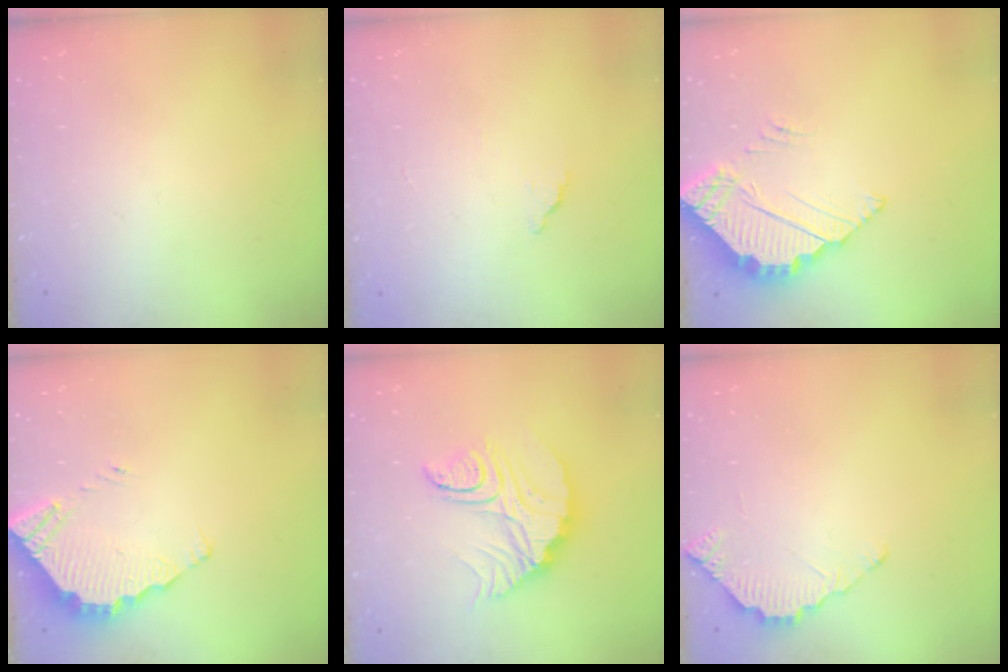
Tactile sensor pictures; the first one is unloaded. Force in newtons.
{"total": 2.0, "press": 2.0, "slide": 0.1}
{"total": 5.6, "press": 5.6, "slide": 0.2}
{"total": 3.7, "press": 3.7, "slide": 0.2}
{"total": 12.9, "press": 12.9, "slide": 0.9}
{"total": 2.8, "press": 2.8, "slide": 0.3}